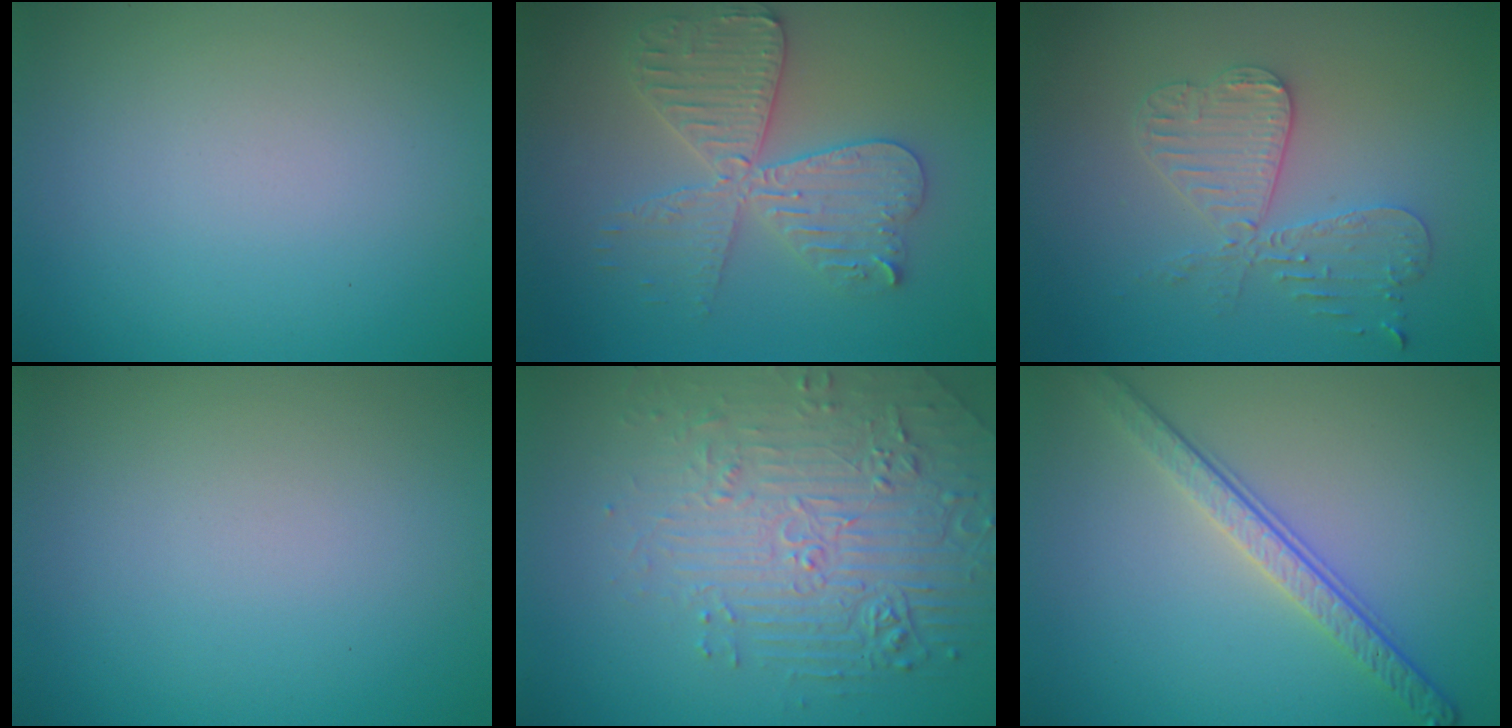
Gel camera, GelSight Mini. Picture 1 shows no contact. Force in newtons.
{"total": 5.0, "press": 5.0, "slide": 0.6}
{"total": 4.4, "press": 3.8, "slide": 2.2}
{"total": 0.0}
{"total": 4.8, "press": 4.4, "slide": 1.9}
{"total": 4.2, "press": 3.0, "slide": 2.9}